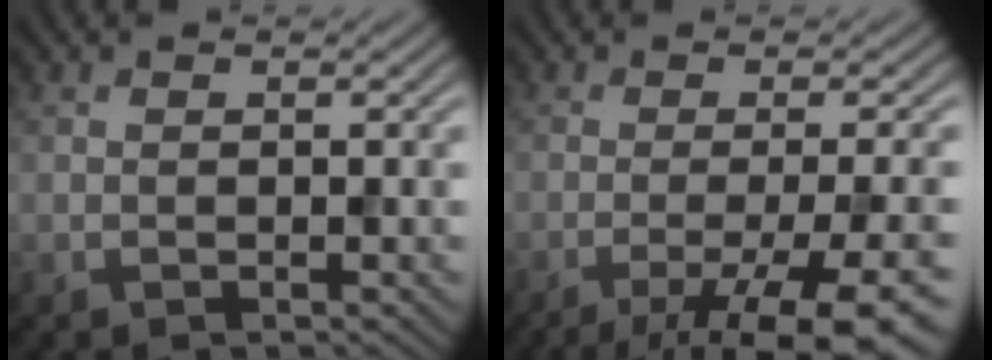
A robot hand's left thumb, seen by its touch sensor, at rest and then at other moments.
{"total": 11.9, "force": [-6.3, 2.5, 9.8], "torque": [-0.142, -0.001, -0.084]}